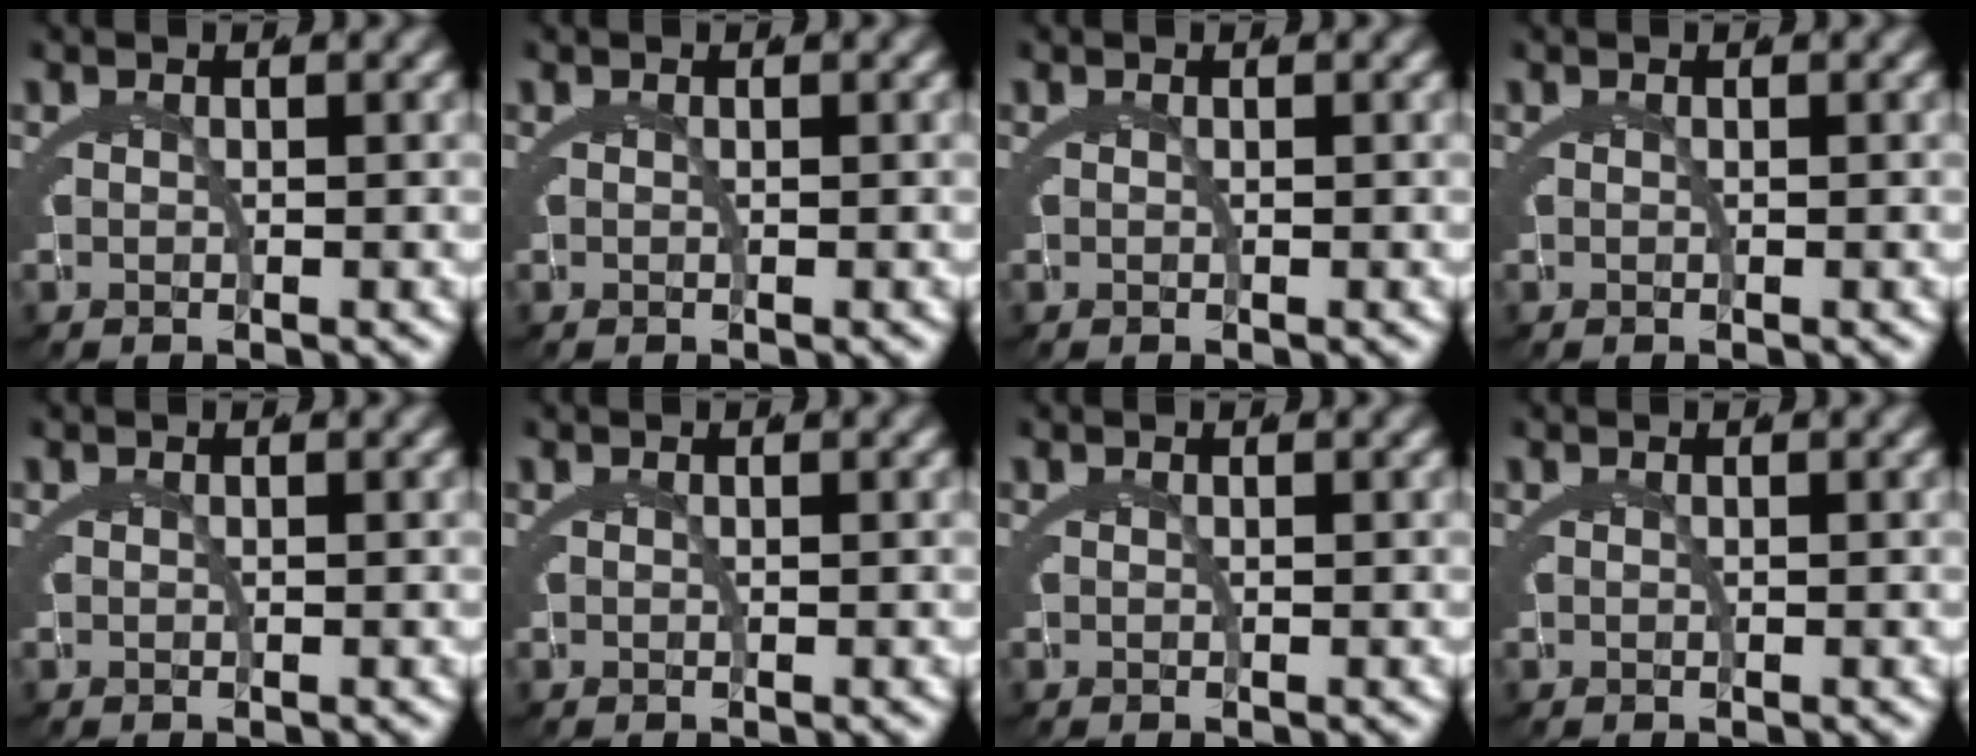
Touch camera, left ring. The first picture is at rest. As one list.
[{"total": 0.0}, {"total": 0.0}, {"total": 0.0}, {"total": 0.0}, {"total": 0.0}, {"total": 0.0}, {"total": 0.0}]